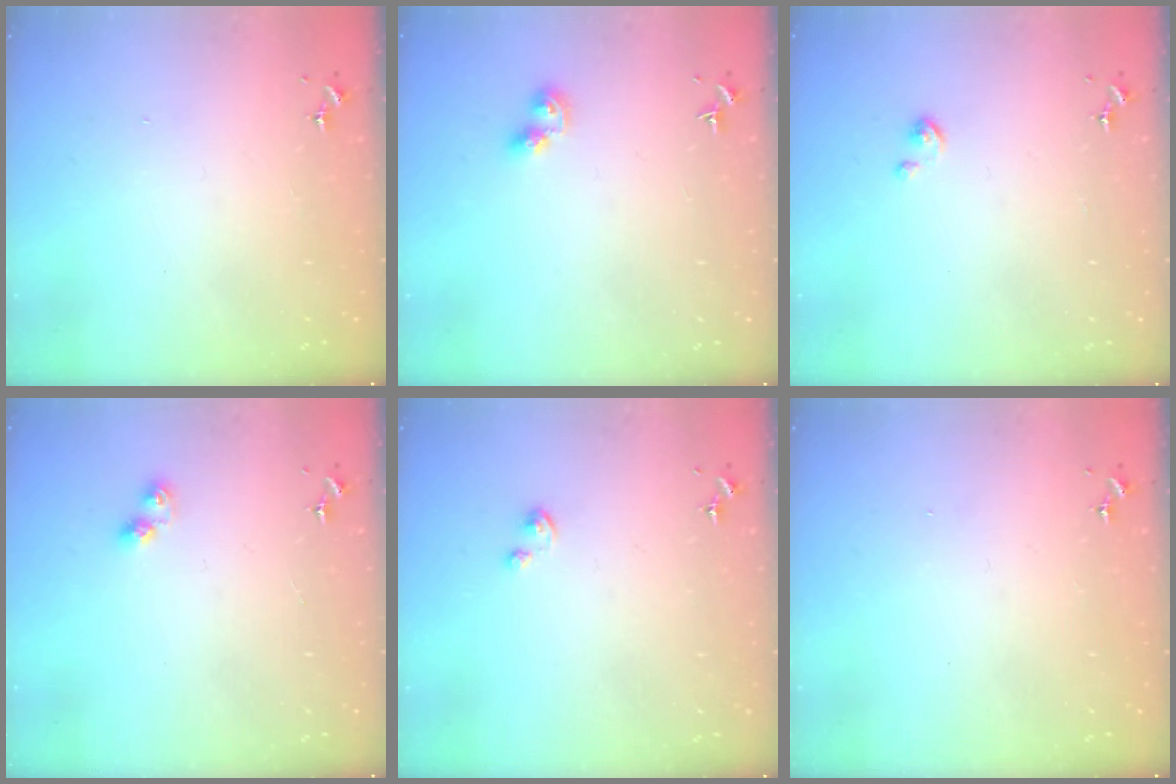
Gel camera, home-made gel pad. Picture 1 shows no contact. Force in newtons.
{"total": 5.9, "press": 5.8, "slide": 0.7}
{"total": 2.2, "press": 2.2, "slide": 0.2}
{"total": 6.6, "press": 6.5, "slide": 0.7}
{"total": 0.9, "press": 0.9, "slide": 0.1}
{"total": 0.0}